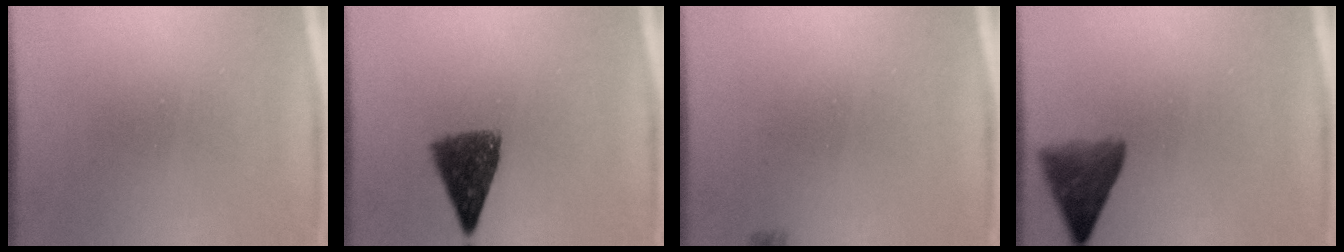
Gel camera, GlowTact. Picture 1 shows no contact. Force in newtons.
{"total": 7.3}
{"total": 1.1}
{"total": 5.8}